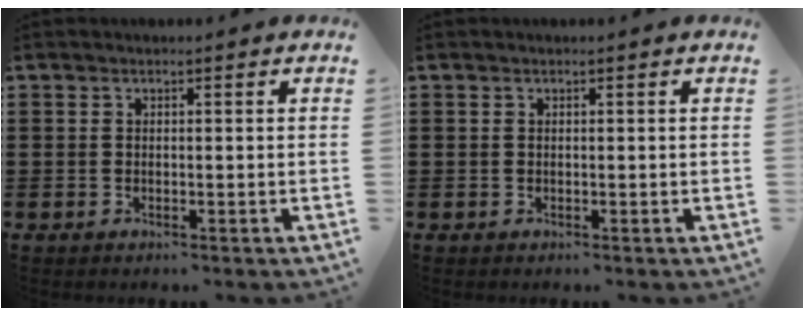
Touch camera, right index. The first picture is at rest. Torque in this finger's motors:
{"motor_torque": [-0.19, 0.01, -0.01, -0.01]}